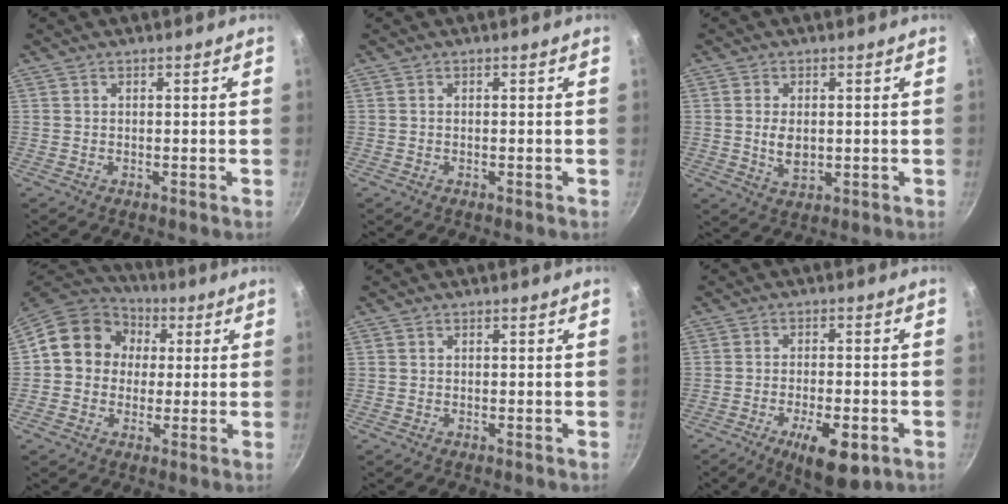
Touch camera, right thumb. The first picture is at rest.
{"total": 0.0}
{"total": 4.7, "force": [0.1, 2.9, 3.7], "torque": [-0.066, -0.008, 0.007]}
{"total": 13.1, "force": [2.1, 11.5, 5.9], "torque": [-0.065, 0.023, 0.015]}
{"total": 0.0}
{"total": 10.3, "force": [-4.6, 3.8, 8.4], "torque": [-0.126, 0.011, -0.063]}